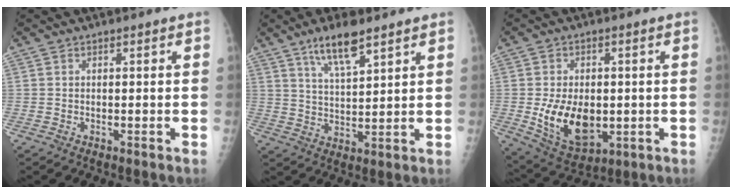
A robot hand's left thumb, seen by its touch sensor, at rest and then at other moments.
{"total": 8.5, "force": [5.7, 2.4, 5.8], "torque": [-0.092, -0.028, 0.109]}
{"total": 13.0, "force": [-1.6, 8.2, 10.0], "torque": [-0.139, -0.011, -0.006]}